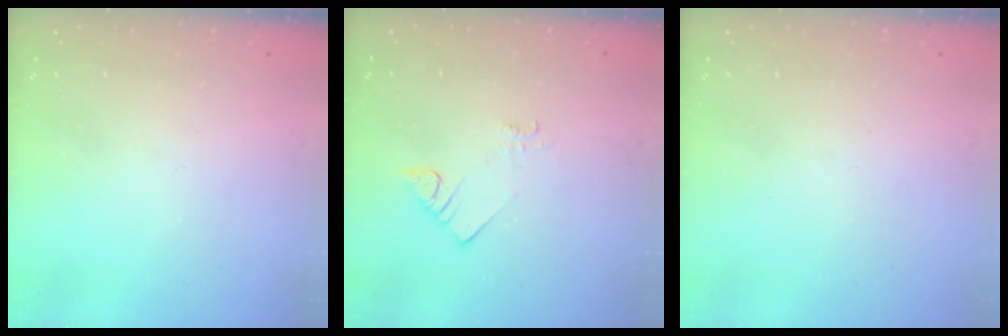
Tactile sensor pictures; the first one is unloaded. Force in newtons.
{"total": 2.1, "press": 2.0, "slide": 0.5}
{"total": 1.8, "press": 1.7, "slide": 0.1}